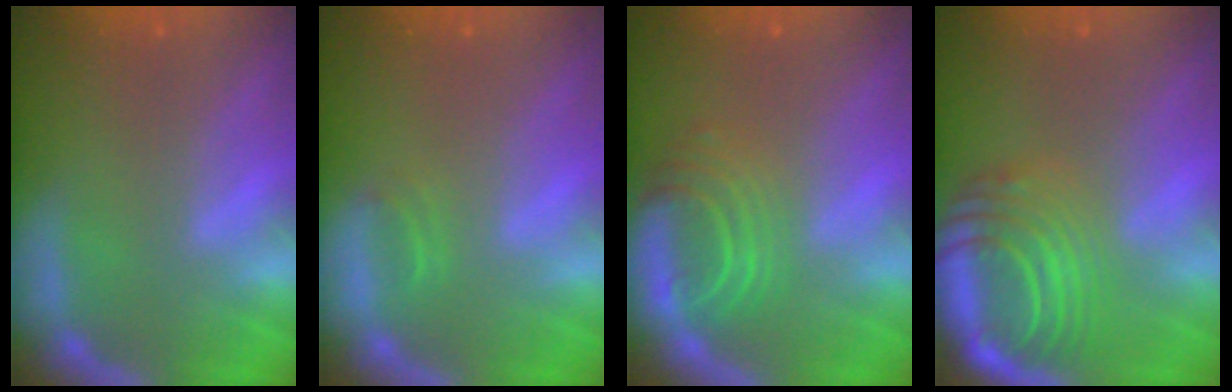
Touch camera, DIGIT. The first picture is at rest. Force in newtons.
{"total": 0.9}
{"total": 5.5}
{"total": 9.5}